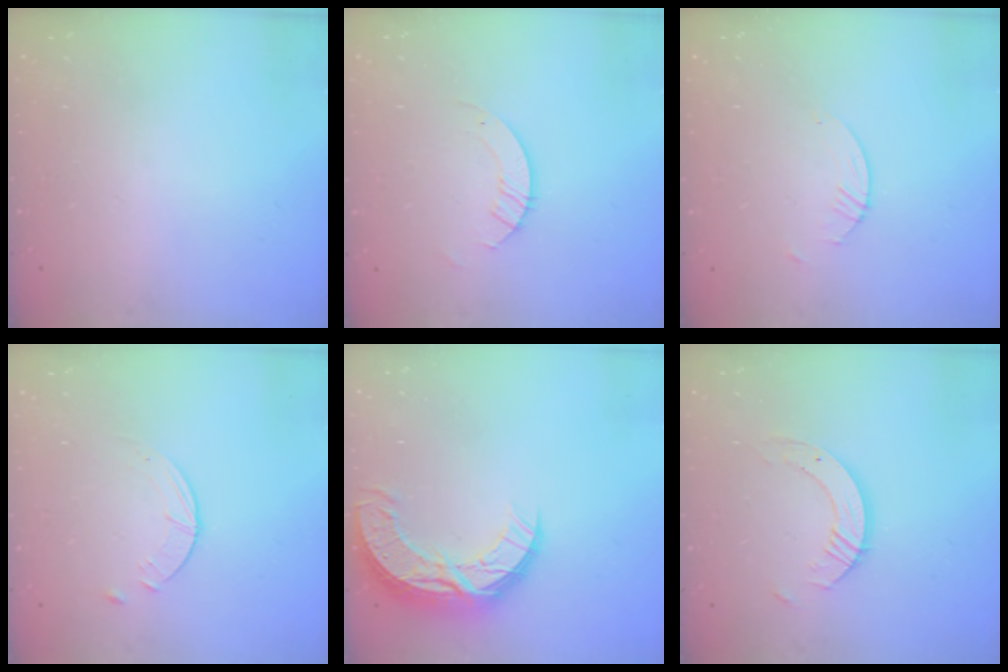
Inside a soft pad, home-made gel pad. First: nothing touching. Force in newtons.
{"total": 2.9, "press": 2.9, "slide": 0.3}
{"total": 0.8, "press": 0.8, "slide": 0.2}
{"total": 2.6, "press": 2.5, "slide": 0.3}
{"total": 15.1, "press": 15.1, "slide": 1.1}
{"total": 6.3, "press": 6.3, "slide": 0.5}